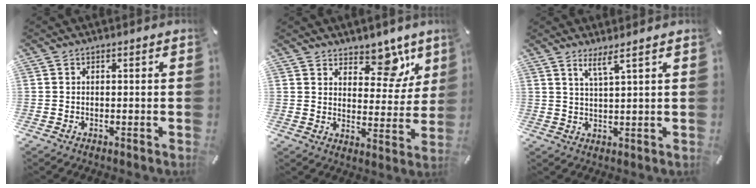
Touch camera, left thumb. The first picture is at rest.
{"total": 9.4, "force": [6.7, 5.4, 3.7], "torque": [-0.023, -0.060, 0.114]}
{"total": 3.9, "force": [3.1, -0.2, 2.4], "torque": [-0.055, -0.010, 0.054]}